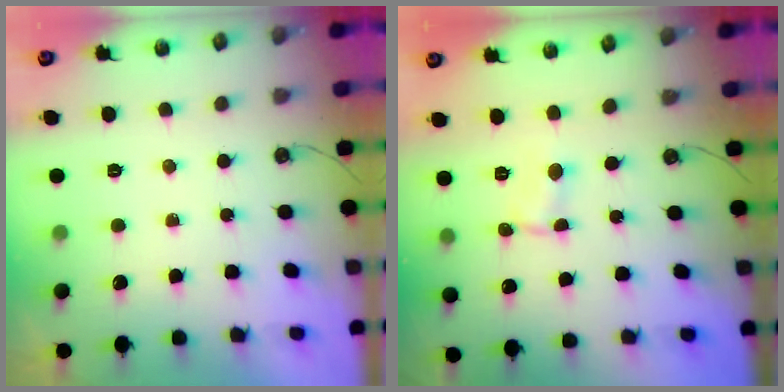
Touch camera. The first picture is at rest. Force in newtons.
{"total": 0.6, "press": 0.6, "slide": 0.1}